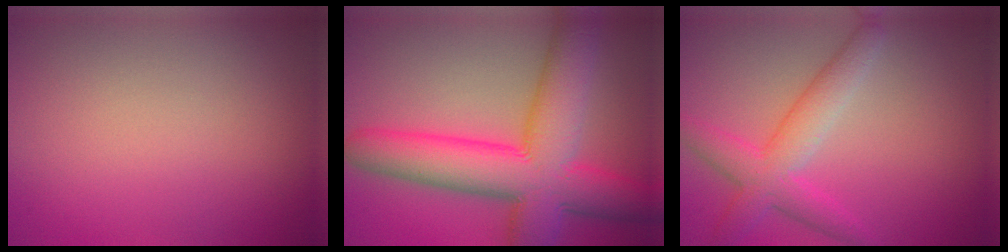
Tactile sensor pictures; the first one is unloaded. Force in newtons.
{"total": 10.1, "press": 10.1, "slide": 0.3}
{"total": 4.5, "press": 4.5, "slide": 0.1}